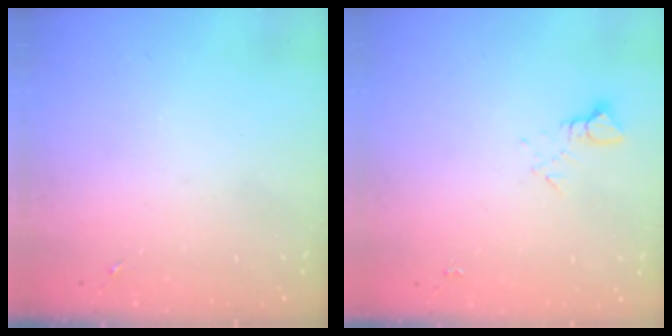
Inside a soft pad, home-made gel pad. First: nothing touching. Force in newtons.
{"total": 2.7, "press": 2.7, "slide": 0.2}